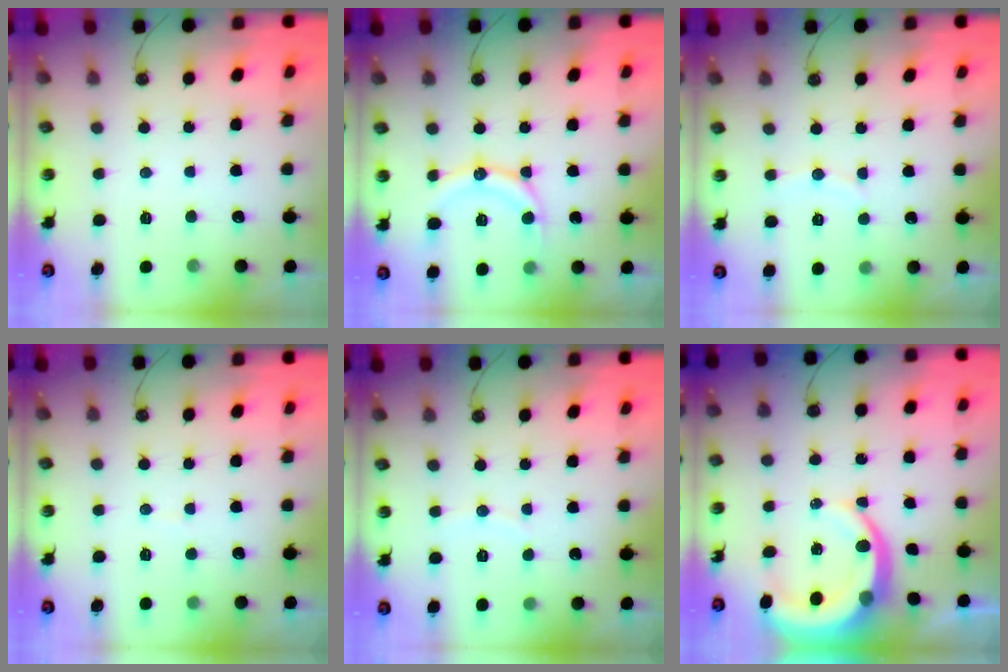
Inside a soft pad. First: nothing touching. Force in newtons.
{"total": 11.1, "press": 11.1, "slide": 0.5}
{"total": 5.0, "press": 4.9, "slide": 1.1}
{"total": 2.6, "press": 2.6, "slide": 0.2}
{"total": 2.6, "press": 2.6, "slide": 0.3}
{"total": 10.3, "press": 10.2, "slide": 1.2}